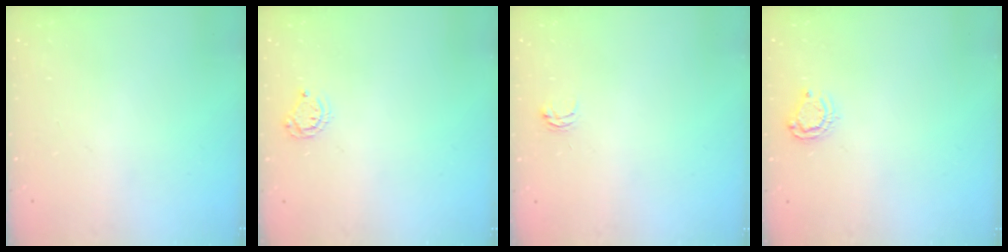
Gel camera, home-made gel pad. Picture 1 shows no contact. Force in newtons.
{"total": 5.7, "press": 5.7, "slide": 0.2}
{"total": 2.9, "press": 2.9, "slide": 0.4}
{"total": 6.1, "press": 6.1, "slide": 0.5}